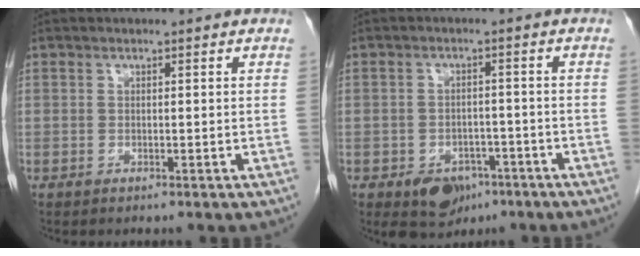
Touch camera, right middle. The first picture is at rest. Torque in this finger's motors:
{"motor_torque": [0.53, -0.15, 0.03, 0.04]}